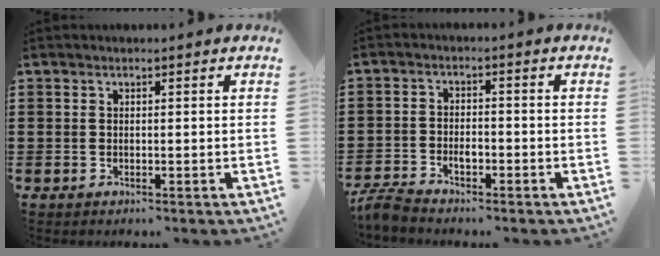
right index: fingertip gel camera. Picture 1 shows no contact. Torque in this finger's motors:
{"motor_torque": [2.14, 0.00, 0.07, 0.03]}